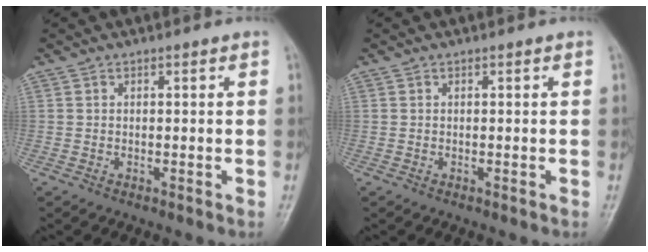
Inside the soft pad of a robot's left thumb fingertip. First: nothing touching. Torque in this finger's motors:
{"motor_torque": [0.00, 0.00, 0.00, 0.00, 0.00]}